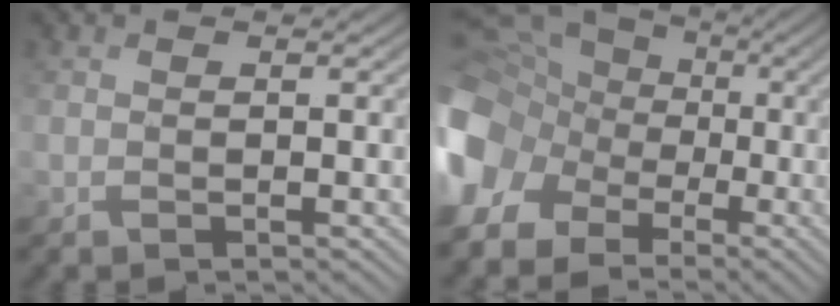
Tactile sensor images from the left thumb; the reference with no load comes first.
{"total": 16.2, "force": [-3.2, 13.8, 7.9], "torque": [-0.237, -0.028, -0.077]}